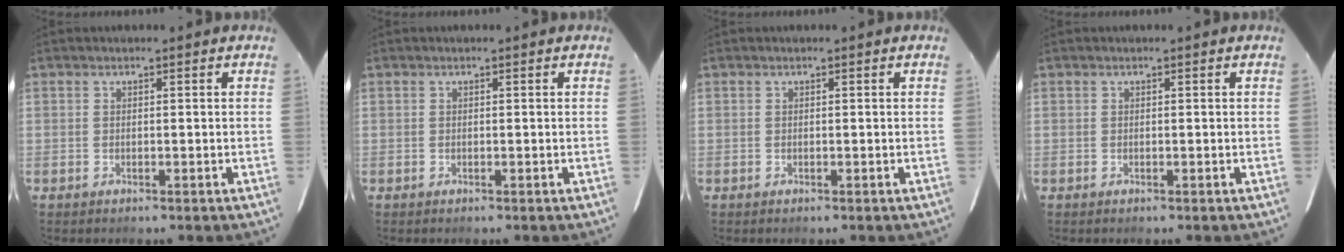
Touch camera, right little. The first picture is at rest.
{"total": 0.0}
{"total": 0.0}
{"total": 0.0}